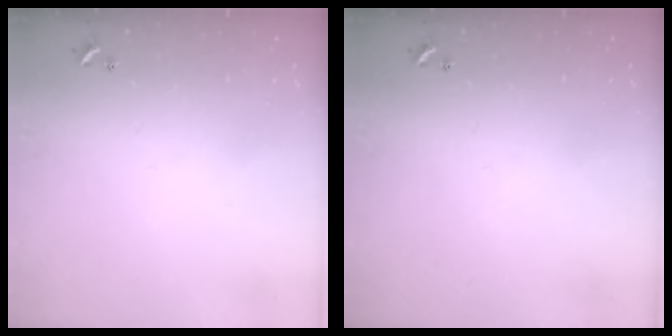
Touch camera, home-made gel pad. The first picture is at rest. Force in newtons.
{"total": 0.0}